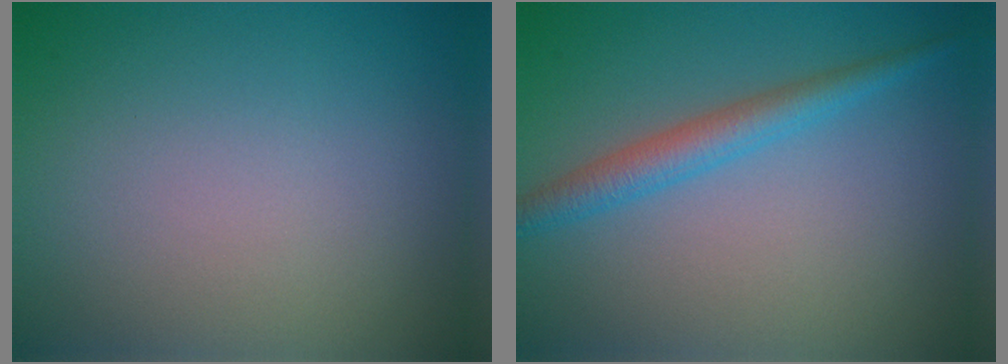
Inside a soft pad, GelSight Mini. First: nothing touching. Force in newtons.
{"total": 2.7, "press": 2.7, "slide": 0.2}